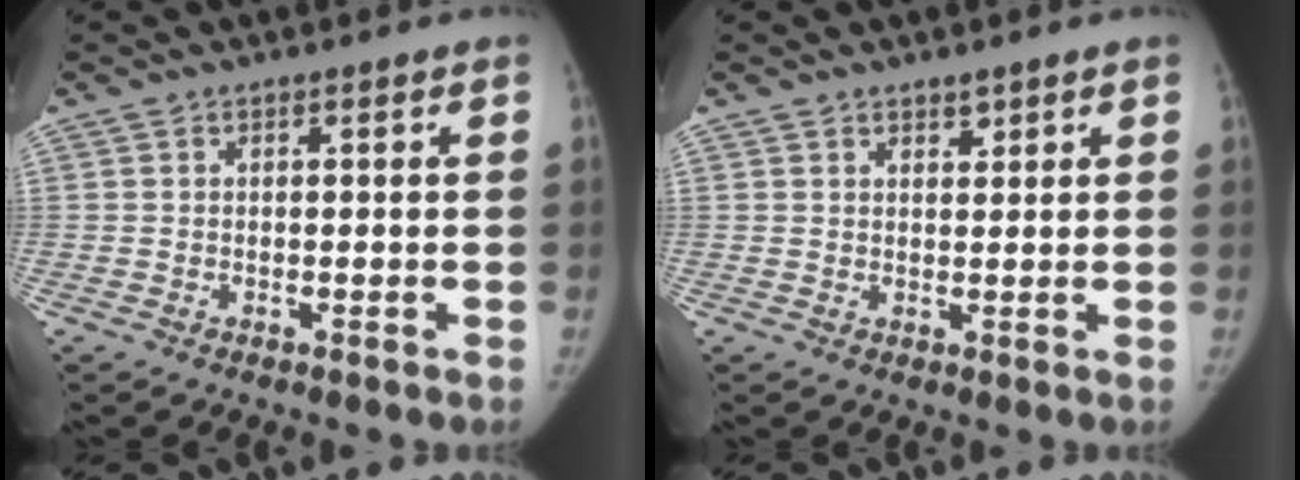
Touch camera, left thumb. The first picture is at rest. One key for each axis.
{"total": 1.7, "fx": 1.3, "fy": 0.9, "fz": 0.6, "tx": 0.006, "ty": -0.014, "tz": 0.017}